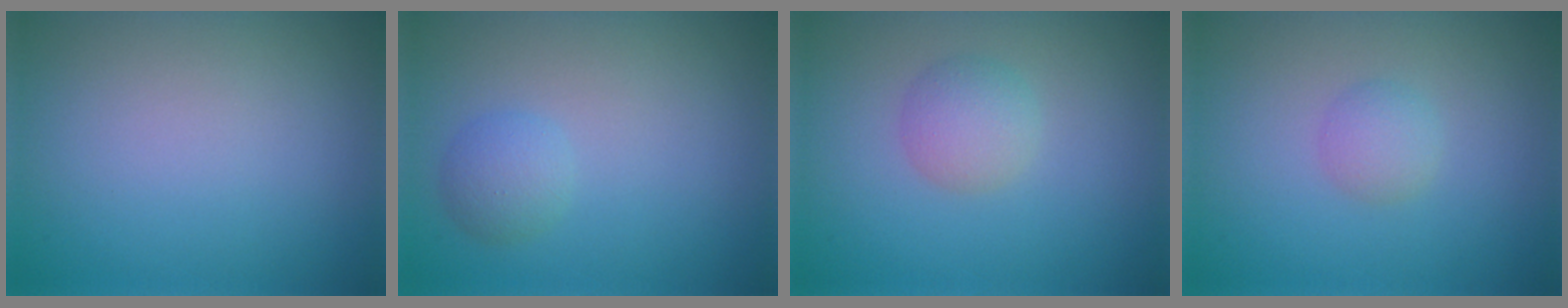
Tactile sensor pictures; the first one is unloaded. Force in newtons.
{"total": 1.8, "press": 1.8, "slide": 0.1}
{"total": 2.3, "press": 2.3, "slide": 0.1}
{"total": 1.6, "press": 1.6, "slide": 0.0}